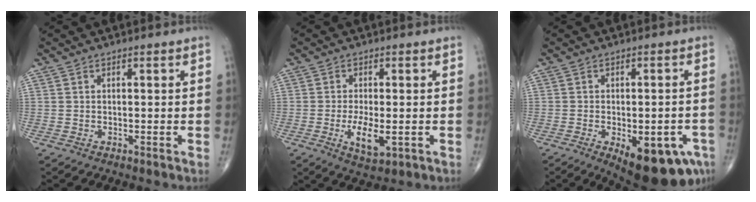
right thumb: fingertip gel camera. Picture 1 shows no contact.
{"total": 5.9, "force": [-1.5, 2.4, 5.3], "torque": [-0.095, -0.011, -0.022]}
{"total": 15.8, "force": [-6.9, 6.7, 12.6], "torque": [-0.124, 0.009, -0.076]}